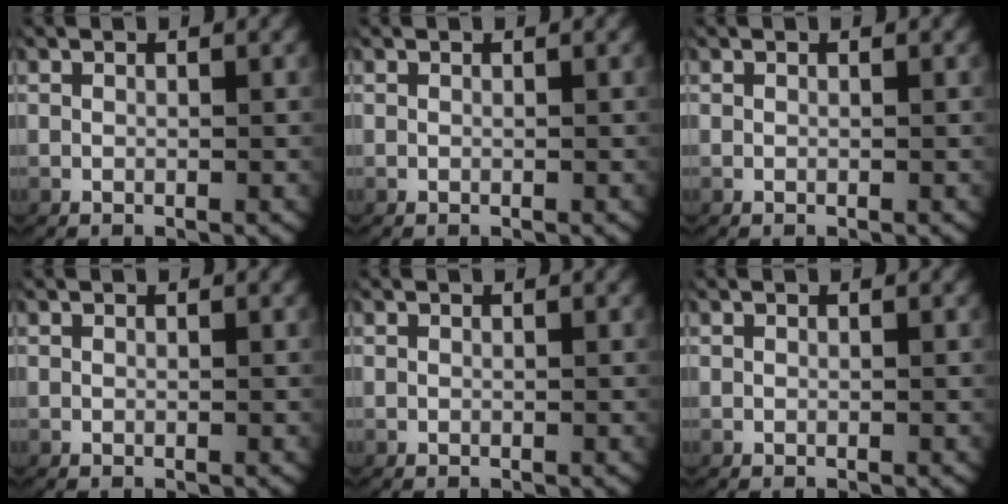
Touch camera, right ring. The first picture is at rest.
{"total": 0.0}
{"total": 0.0}
{"total": 0.0}
{"total": 0.0}
{"total": 0.0}